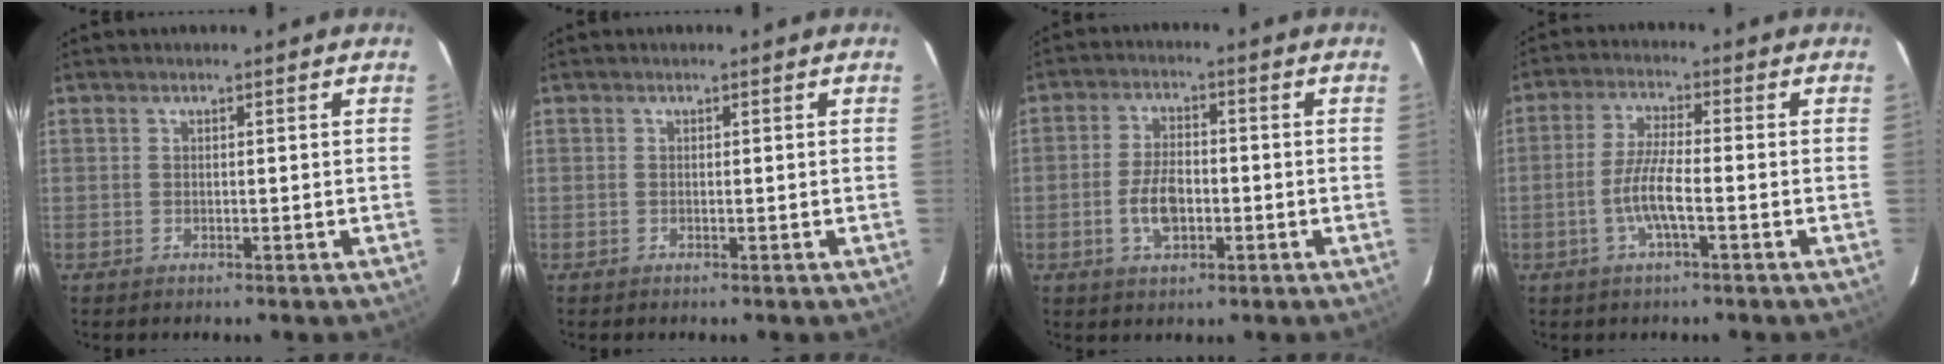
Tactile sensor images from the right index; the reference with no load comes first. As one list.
[{"total": 0.0}, {"total": 6.9, "force": [-2.0, 3.6, 5.5], "torque": [-0.113, 0.003, -0.033]}, {"total": 6.3, "force": [-2.2, 0.7, 5.8], "torque": [-0.120, -0.002, -0.044]}]